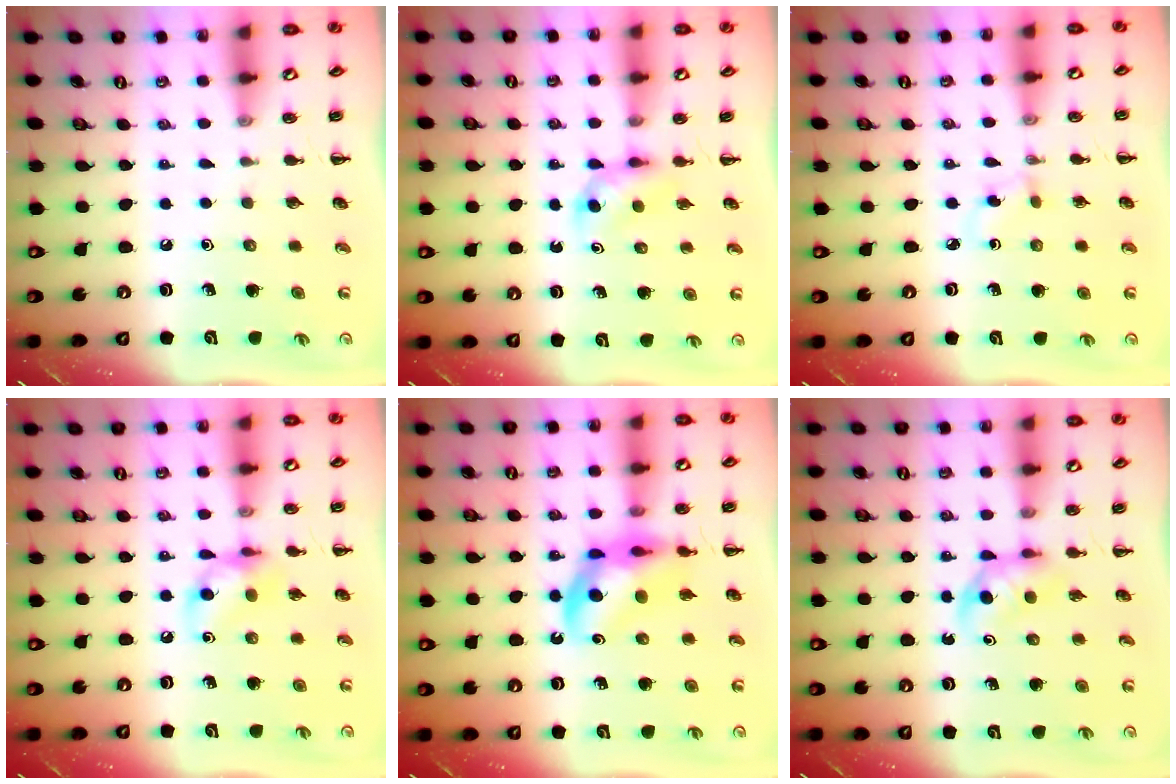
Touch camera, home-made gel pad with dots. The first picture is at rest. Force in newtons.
{"total": 3.6, "press": 3.4, "slide": 1.3}
{"total": 2.6, "press": 2.4, "slide": 1.0}
{"total": 9.3, "press": 9.3, "slide": 0.7}
{"total": 11.3, "press": 10.8, "slide": 3.2}
{"total": 3.9, "press": 3.6, "slide": 1.5}